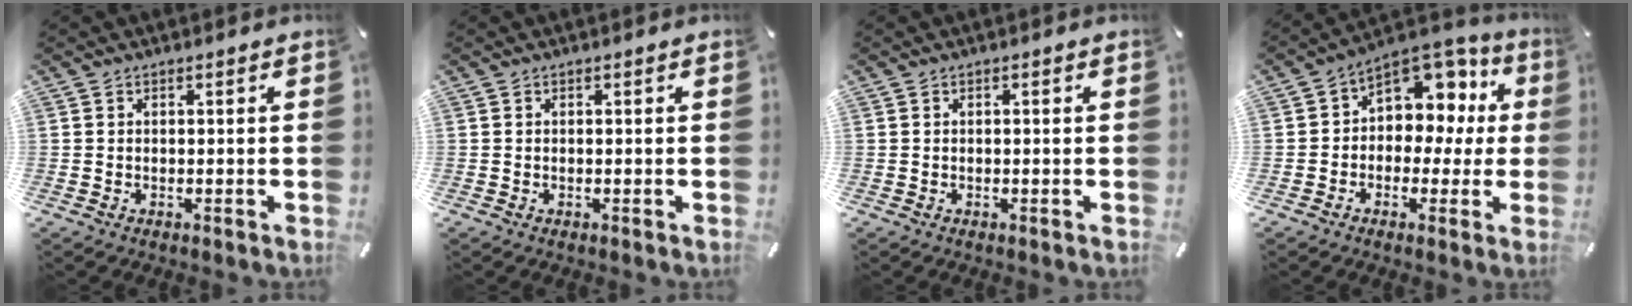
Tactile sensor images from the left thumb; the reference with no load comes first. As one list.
[{"total": 0.0}, {"total": 0.0}, {"total": 9.6, "force": [2.8, 8.0, 4.4], "torque": [-0.064, -0.028, 0.055]}]